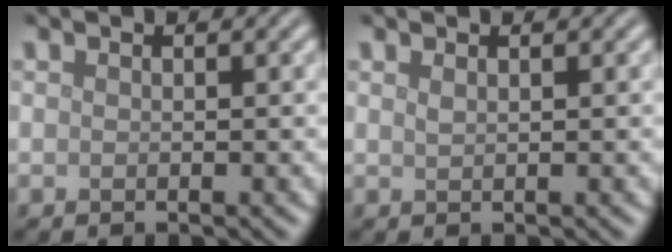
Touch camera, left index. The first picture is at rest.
{"total": 0.6, "force": [0.4, 0.2, 0.3], "torque": [-0.006, 0.000, 0.009]}